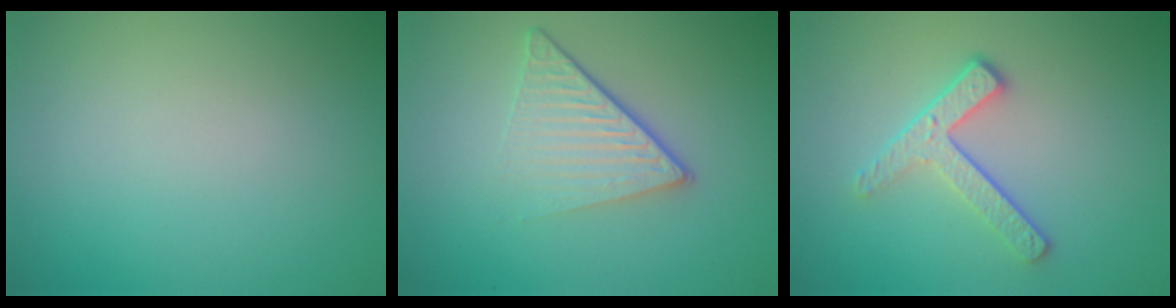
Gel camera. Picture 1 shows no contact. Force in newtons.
{"total": 4.6, "press": 2.8, "slide": 3.6}
{"total": 3.1, "press": 2.5, "slide": 1.8}